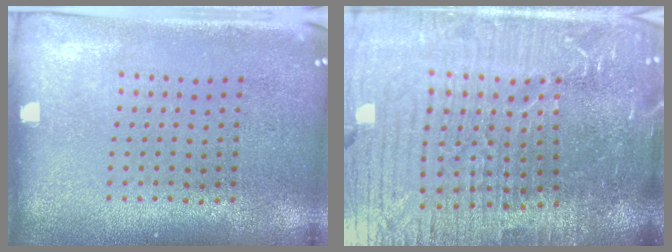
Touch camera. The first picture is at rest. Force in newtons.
{"total": 7.0, "press": 6.1, "slide": 3.5}